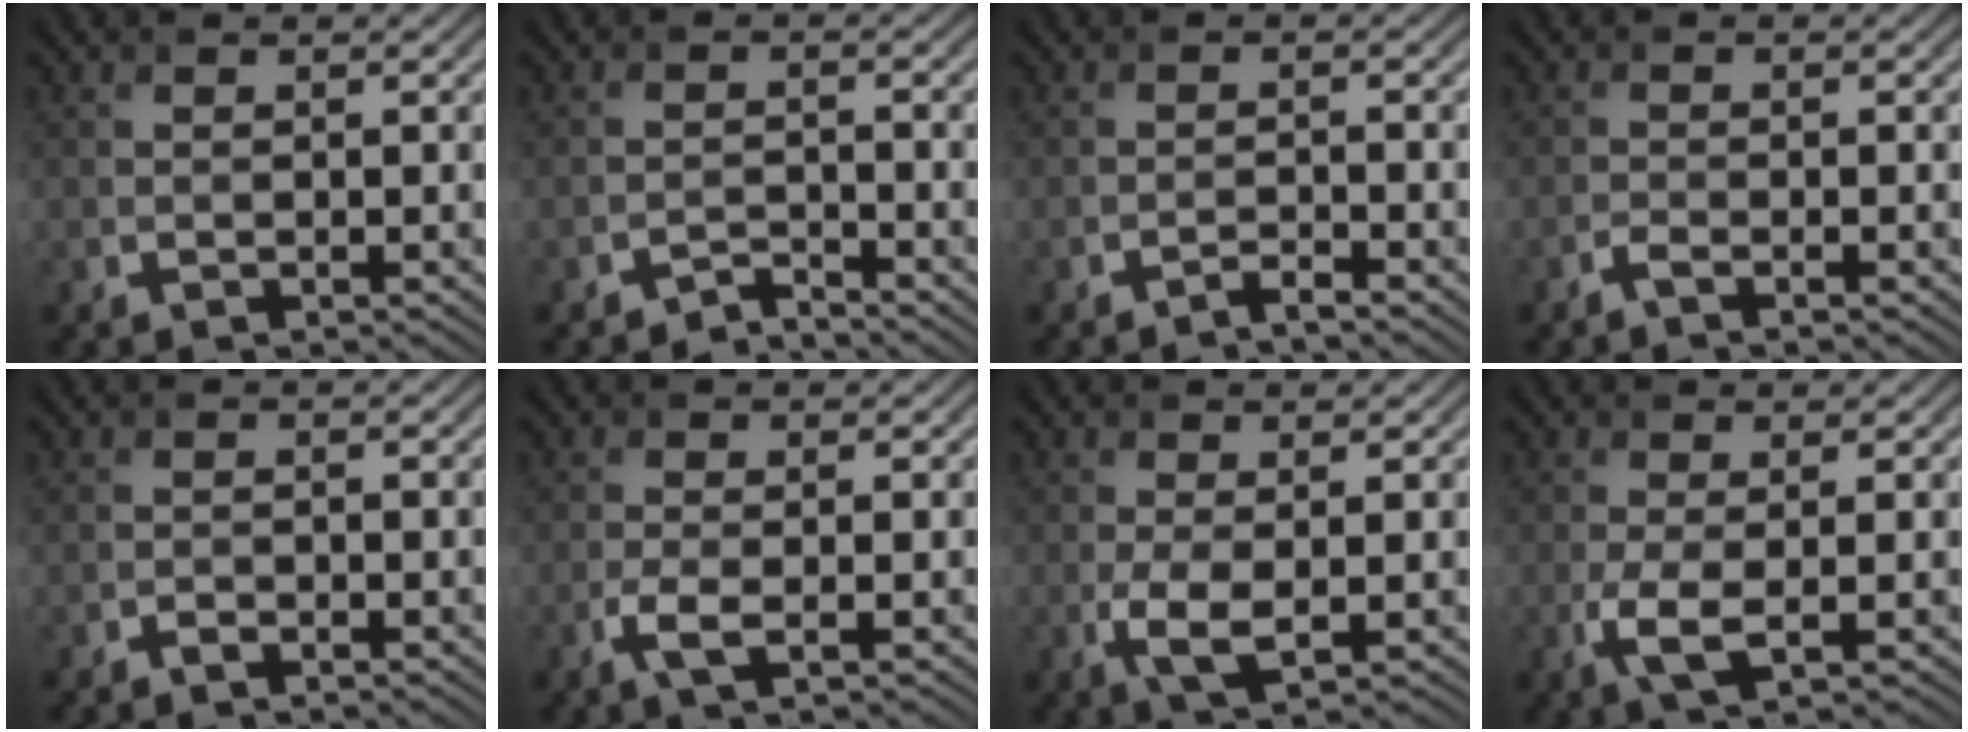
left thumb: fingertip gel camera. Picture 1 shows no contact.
{"total": 1.9, "force": [-1.9, 0.1, 0.3], "torque": [-0.002, 0.004, -0.043]}
{"total": 1.3, "force": [-1.2, 0.0, 0.6], "torque": [-0.008, 0.001, -0.029]}
{"total": 1.1, "force": [-0.9, 0.1, 0.7], "torque": [-0.015, 0.001, -0.022]}
{"total": 0.7, "force": [-0.6, 0.3, 0.3], "torque": [-0.005, -0.002, -0.011]}
{"total": 2.5, "force": [-1.0, 0.7, 2.2], "torque": [-0.055, 0.000, -0.027]}
{"total": 3.4, "force": [-0.5, 1.4, 3.0], "torque": [-0.075, -0.009, -0.009]}
{"total": 3.4, "force": [-0.6, 1.0, 3.2], "torque": [-0.080, -0.007, -0.016]}